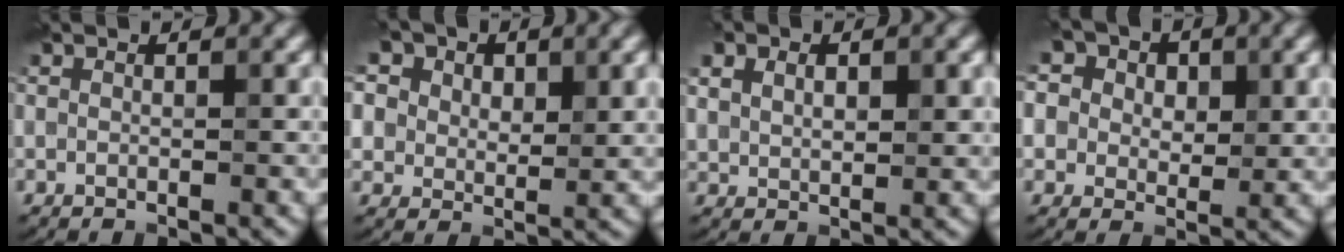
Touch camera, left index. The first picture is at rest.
{"total": 14.0, "force": [7.7, 9.1, 7.2], "torque": [-0.141, 0.032, 0.119]}
{"total": 4.1, "force": [1.5, 2.6, 2.8], "torque": [-0.047, 0.001, 0.027]}
{"total": 12.5, "force": [6.4, 8.8, 6.1], "torque": [-0.118, 0.033, 0.082]}